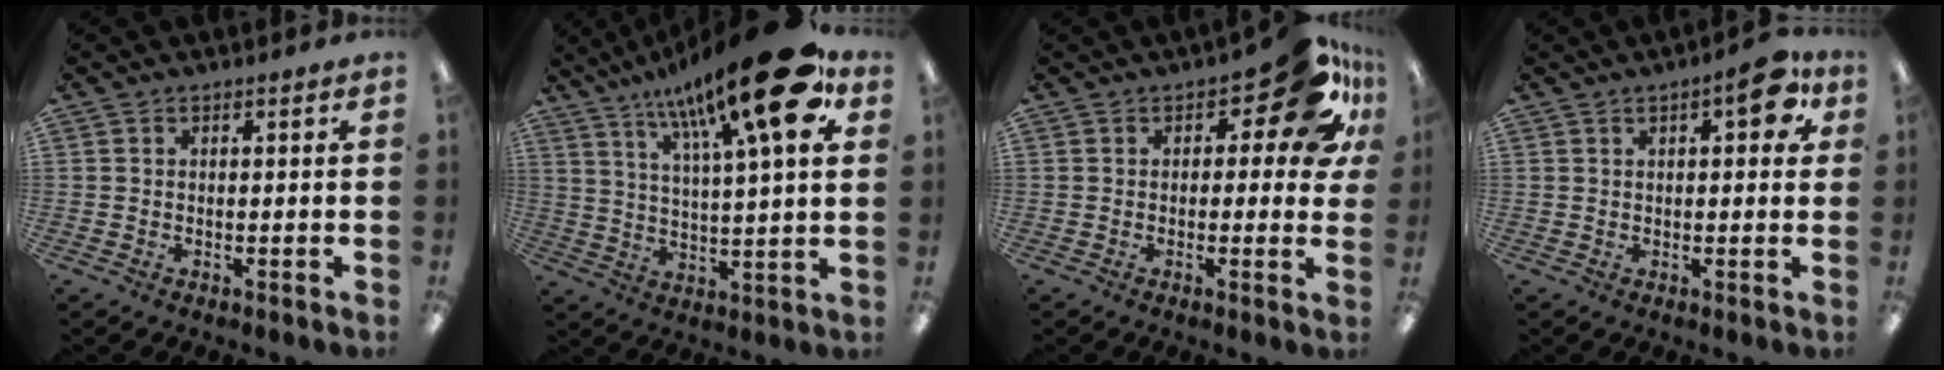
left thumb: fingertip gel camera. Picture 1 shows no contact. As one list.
[{"total": 22.5, "force": [13.6, 5.5, 17.1], "torque": [-0.267, -0.066, 0.211]}, {"total": 11.6, "force": [5.4, 5.1, 9.0], "torque": [-0.111, -0.027, 0.091]}, {"total": 8.3, "force": [3.1, 3.3, 6.9], "torque": [-0.094, -0.003, 0.047]}]